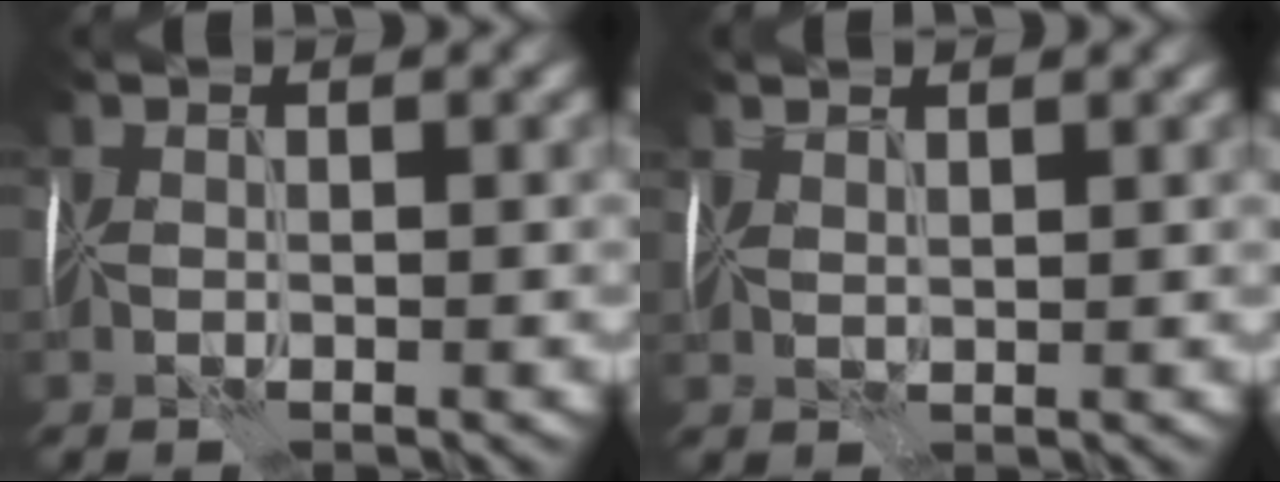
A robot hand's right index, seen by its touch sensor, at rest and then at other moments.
{"total": 1.7, "force": [1.6, 0.3, 0.5], "torque": [-0.014, 0.006, 0.030]}